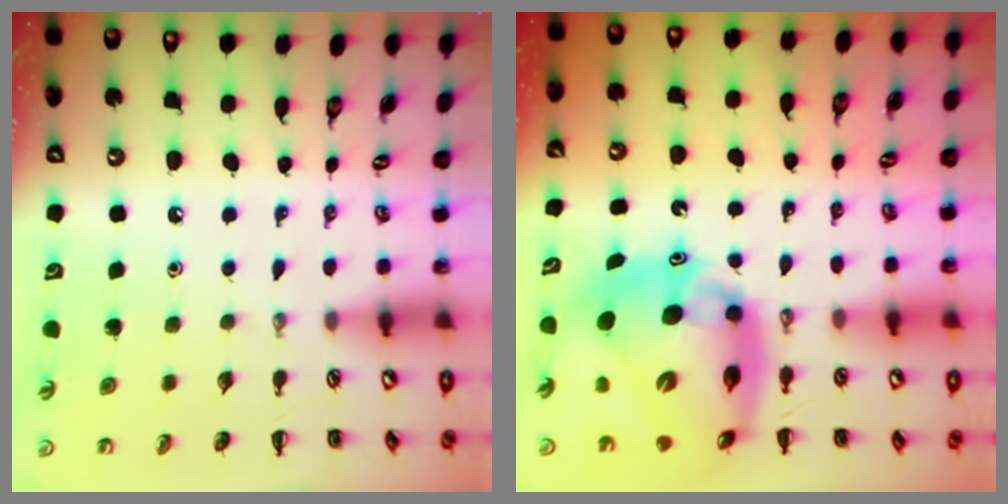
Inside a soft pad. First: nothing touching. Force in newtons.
{"total": 17.1, "press": 16.4, "slide": 5.0}